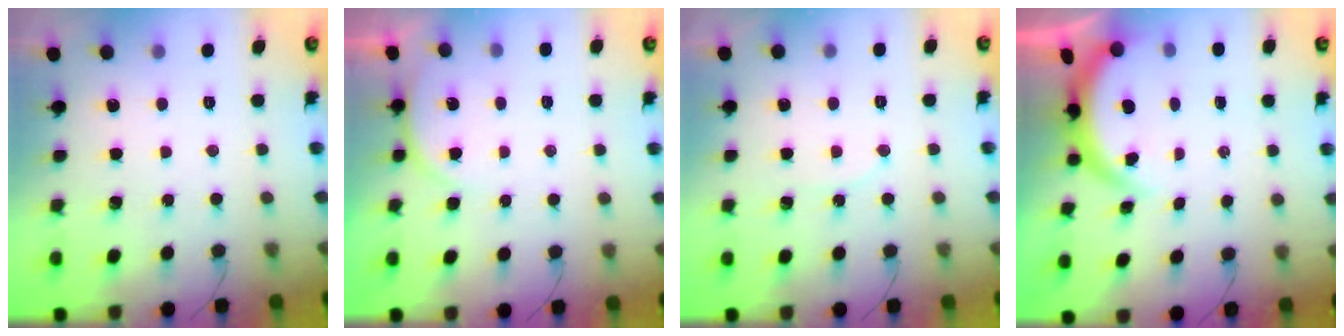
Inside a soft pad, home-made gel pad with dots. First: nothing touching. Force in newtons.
{"total": 3.8, "press": 3.2, "slide": 2.2}
{"total": 3.9, "press": 3.9, "slide": 0.6}
{"total": 3.8, "press": 3.7, "slide": 0.6}